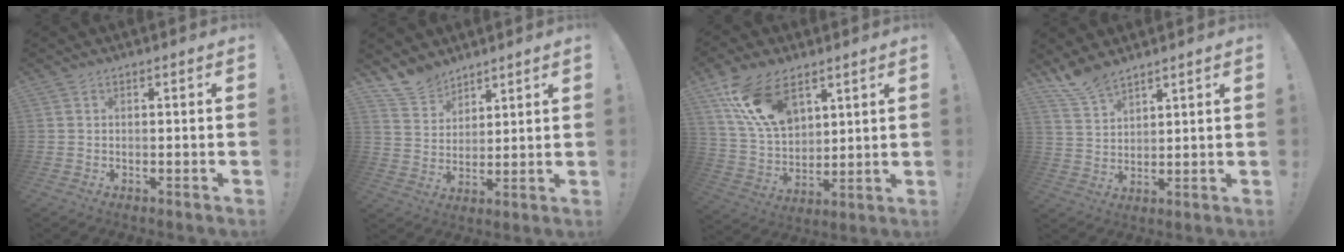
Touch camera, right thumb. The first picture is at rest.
{"total": 8.9, "force": [7.7, 4.3, 1.1], "torque": [-0.029, -0.059, 0.152]}
{"total": 17.9, "force": [9.6, 10.5, 10.8], "torque": [-0.217, -0.041, 0.184]}
{"total": 7.0, "force": [6.3, 2.0, 2.4], "torque": [-0.051, -0.038, 0.120]}